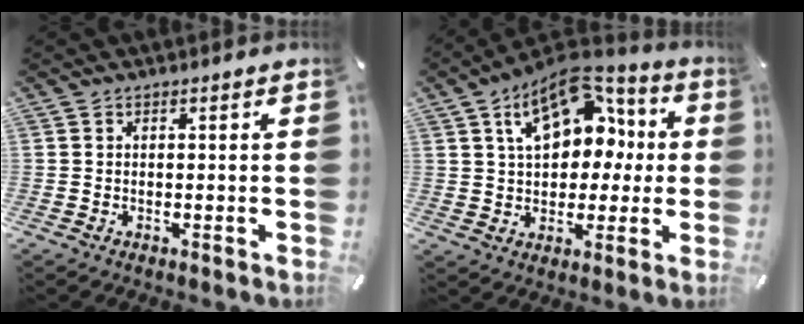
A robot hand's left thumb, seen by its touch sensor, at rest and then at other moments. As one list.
[{"total": 16.1, "force": [6.1, 11.1, 9.9], "torque": [-0.156, -0.024, 0.110]}]